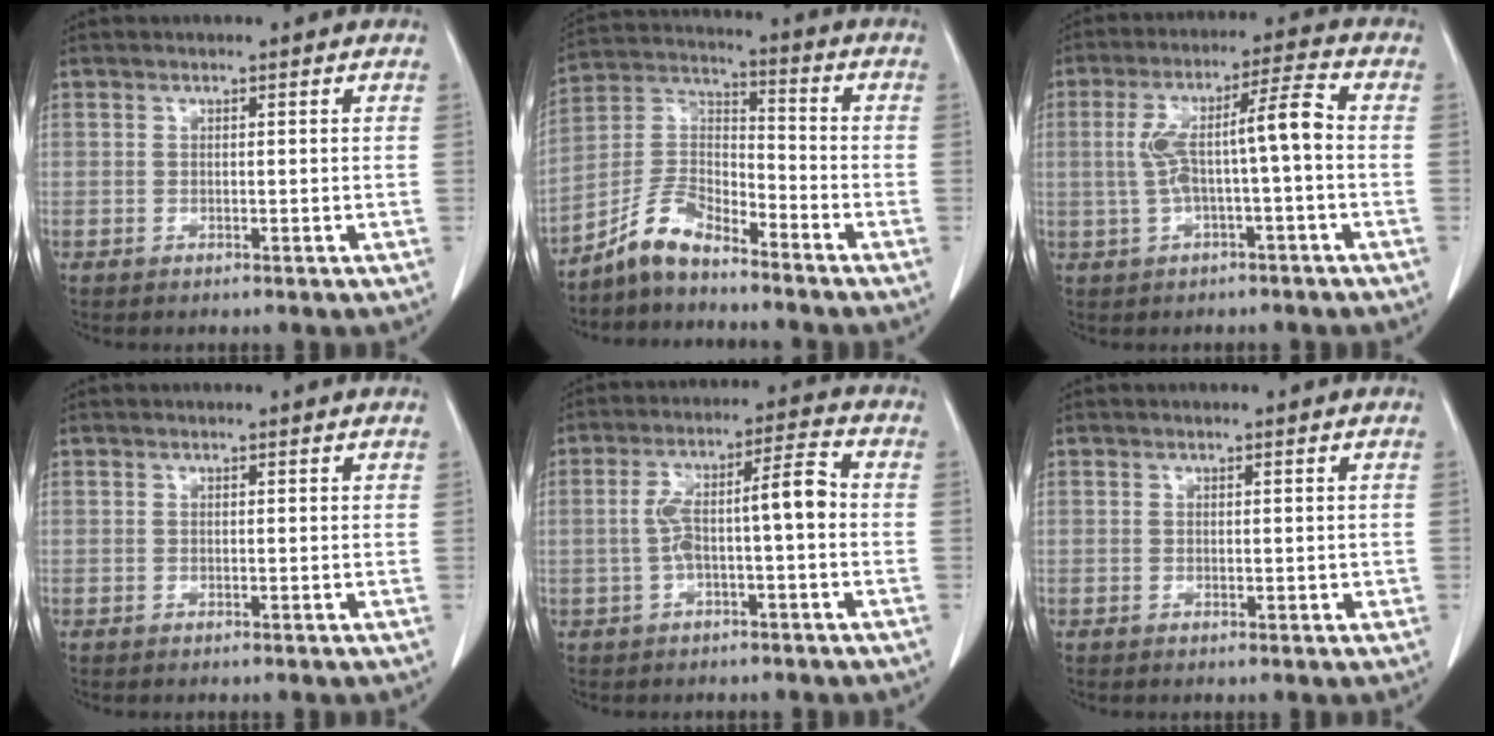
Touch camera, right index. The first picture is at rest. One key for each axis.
{"total": 8.3, "fx": -7.0, "fy": 2.6, "fz": 3.6, "tx": -0.082, "ty": 0.018, "tz": -0.140}
{"total": 8.8, "fx": -0.4, "fy": 1.0, "fz": 8.7, "tx": -0.164, "ty": 0.034, "tz": -0.008}
{"total": 0.0}
{"total": 8.1, "fx": -0.8, "fy": 1.4, "fz": 7.9, "tx": -0.147, "ty": 0.034, "tz": -0.013}
{"total": 0.9, "fx": 0.1, "fy": 0.6, "fz": 0.6, "tx": -0.006, "ty": -0.001, "tz": 0.004}